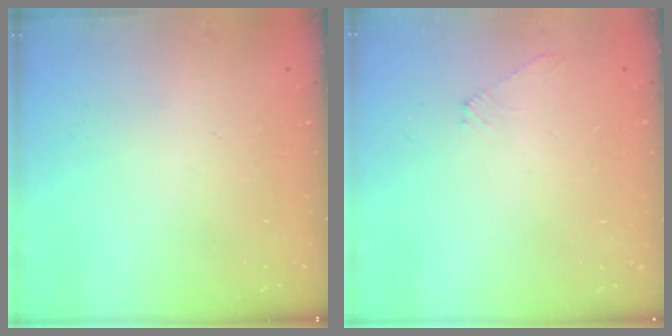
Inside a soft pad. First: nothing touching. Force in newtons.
{"total": 1.7, "press": 1.6, "slide": 0.4}